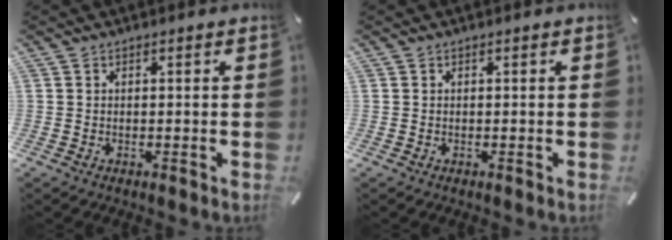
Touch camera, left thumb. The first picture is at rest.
{"total": 0.0}